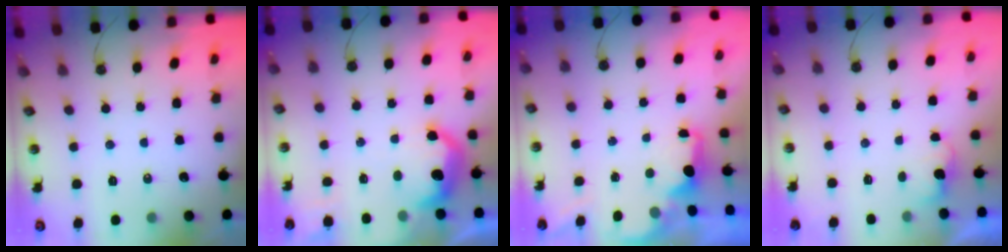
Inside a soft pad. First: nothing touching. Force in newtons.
{"total": 10.4, "press": 10.4, "slide": 0.7}
{"total": 1.8, "press": 1.6, "slide": 0.8}
{"total": 1.5, "press": 1.3, "slide": 0.8}